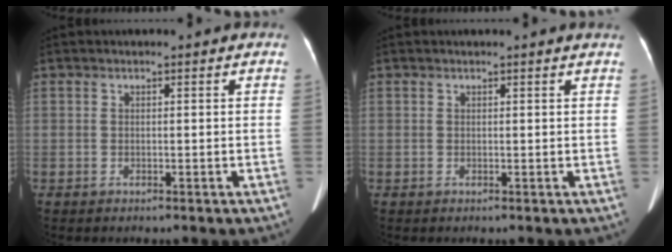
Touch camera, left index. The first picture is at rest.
{"total": 1.7, "force": [1.6, -0.3, 0.5], "torque": [-0.014, 0.000, 0.015]}